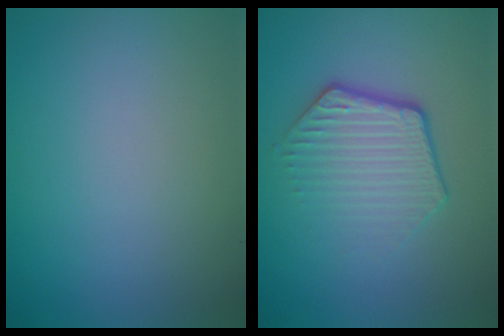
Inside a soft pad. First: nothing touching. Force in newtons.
{"total": 4.2, "press": 3.1, "slide": 2.8}